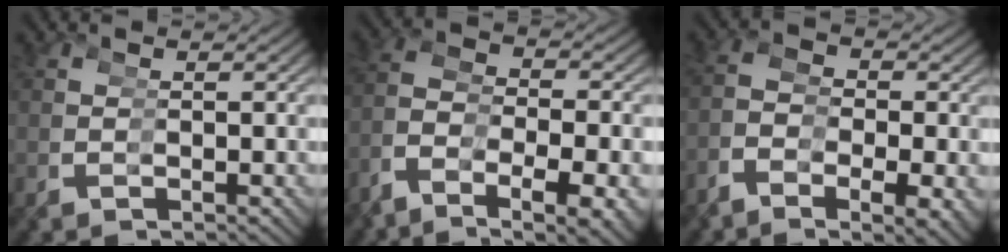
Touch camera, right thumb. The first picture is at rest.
{"total": 7.5, "force": [-0.6, 6.2, 4.1], "torque": [-0.113, -0.001, -0.003]}
{"total": 4.3, "force": [-0.7, 3.1, 2.9], "torque": [-0.061, 0.003, -0.004]}